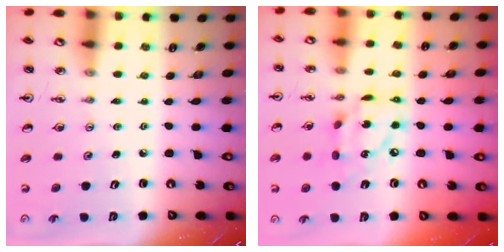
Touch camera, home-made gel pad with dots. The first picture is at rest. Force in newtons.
{"total": 13.0, "press": 13.0, "slide": 1.3}